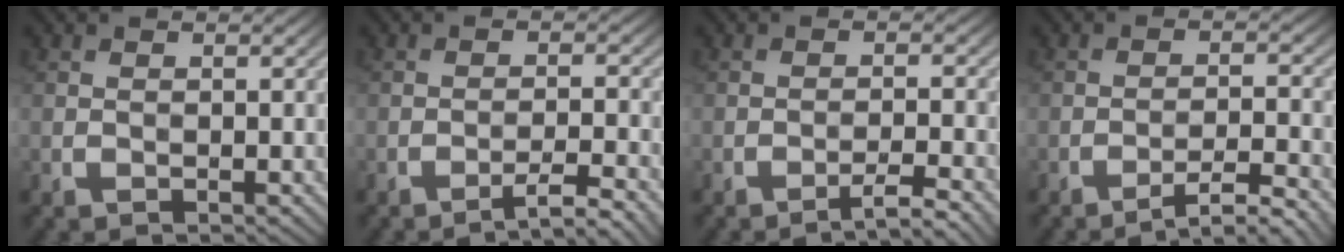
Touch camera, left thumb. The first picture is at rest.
{"total": 3.9, "force": [-2.8, 0.4, 2.7], "torque": [-0.044, 0.012, -0.047]}
{"total": 3.5, "force": [-2.5, 0.3, 2.4], "torque": [-0.038, 0.012, -0.043]}
{"total": 4.9, "force": [-3.7, 0.6, 3.1], "torque": [-0.054, 0.013, -0.059]}